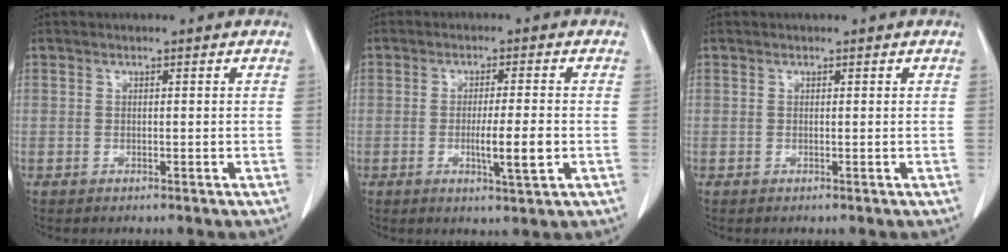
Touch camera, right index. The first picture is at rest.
{"total": 5.5, "force": [-1.3, 0.0, 5.4], "torque": [-0.091, -0.011, -0.019]}
{"total": 0.0}